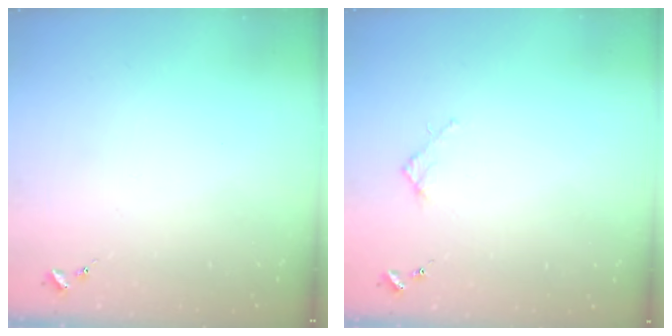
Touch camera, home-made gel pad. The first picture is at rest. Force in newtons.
{"total": 2.7, "press": 2.7, "slide": 0.3}